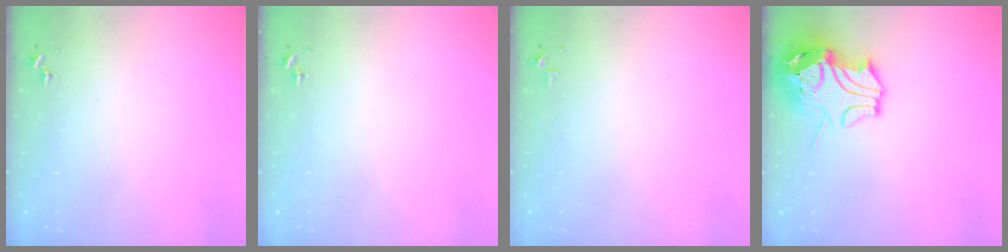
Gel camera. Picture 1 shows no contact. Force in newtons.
{"total": 0.0}
{"total": 2.8, "press": 2.8, "slide": 0.4}
{"total": 12.8, "press": 12.7, "slide": 1.8}